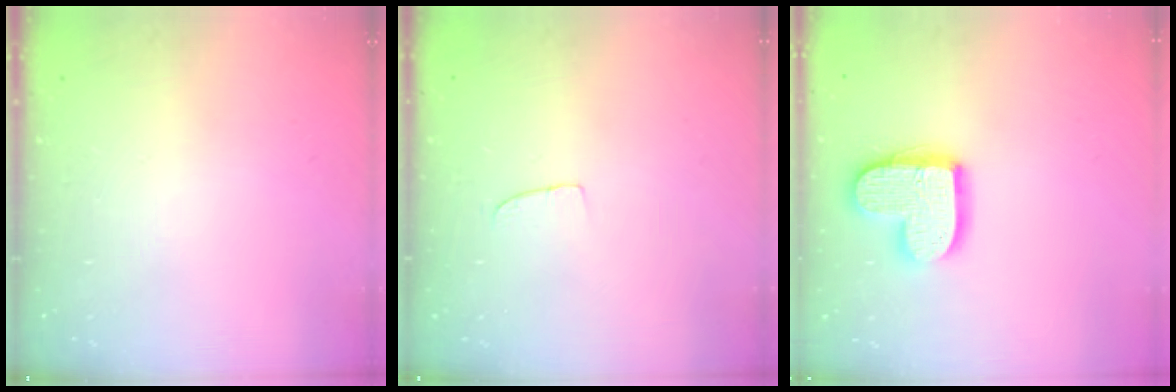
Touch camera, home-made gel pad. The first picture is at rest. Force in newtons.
{"total": 2.5, "press": 2.5, "slide": 0.1}
{"total": 14.2, "press": 14.2, "slide": 1.1}